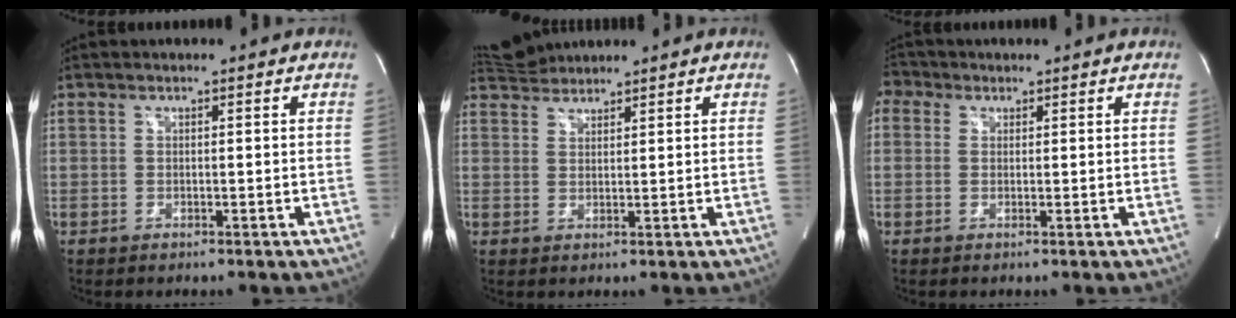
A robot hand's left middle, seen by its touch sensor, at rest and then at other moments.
{"total": 3.9, "force": [3.8, 0.5, 0.0], "torque": [-0.011, 0.020, 0.076]}
{"total": 3.2, "force": [1.4, 2.7, 1.0], "torque": [-0.023, 0.020, 0.024]}